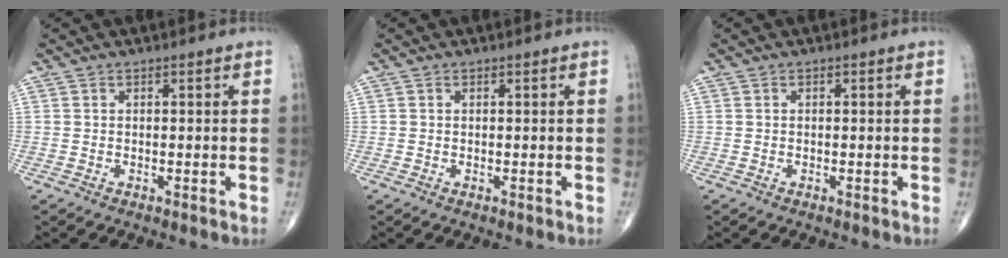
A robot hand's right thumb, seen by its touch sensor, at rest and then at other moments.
{"total": 0.0}
{"total": 0.0}